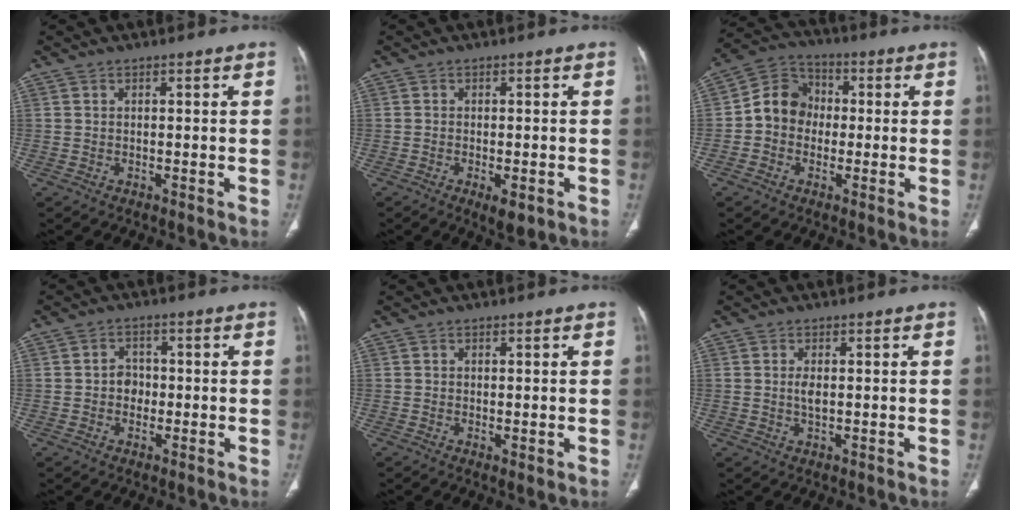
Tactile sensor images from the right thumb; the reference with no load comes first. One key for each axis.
{"total": 3.9, "fx": -1.7, "fy": 1.6, "fz": 3.2, "tx": -0.047, "ty": -0.003, "tz": -0.018}
{"total": 9.1, "fx": -0.8, "fy": 8.1, "fz": 4.2, "tx": -0.053, "ty": 0.032, "tz": -0.030}
{"total": 3.5, "fx": -0.5, "fy": 3.0, "fz": 1.7, "tx": -0.007, "ty": 0.009, "tz": -0.014}
{"total": 1.3, "fx": -0.2, "fy": 0.5, "fz": 1.2, "tx": -0.025, "ty": -0.007, "tz": 0.000}
{"total": 2.0, "fx": 0.1, "fy": 0.9, "fz": 1.8, "tx": -0.038, "ty": -0.002, "tz": 0.004}